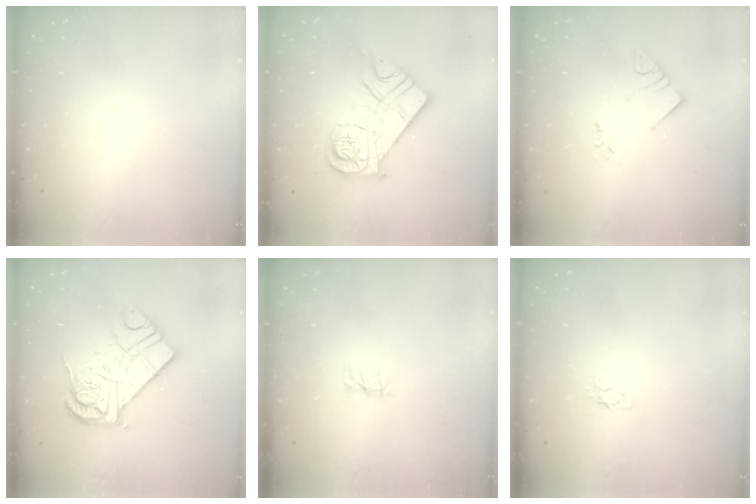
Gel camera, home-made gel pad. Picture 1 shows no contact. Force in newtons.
{"total": 16.2, "press": 16.1, "slide": 1.6}
{"total": 3.0, "press": 3.0, "slide": 0.0}
{"total": 15.8, "press": 15.7, "slide": 1.3}
{"total": 0.0}
{"total": 3.7, "press": 3.6, "slide": 0.4}